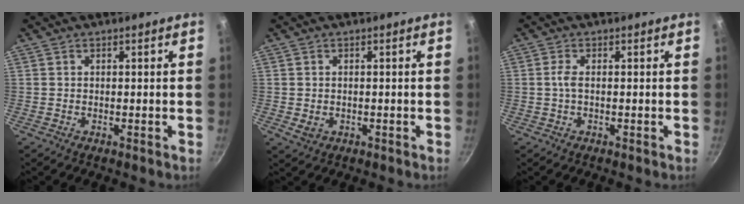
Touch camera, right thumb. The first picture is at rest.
{"total": 2.1, "force": [-0.3, 1.7, 1.3], "torque": [-0.021, -0.003, 0.000]}
{"total": 1.9, "force": [-0.1, 0.6, 1.7], "torque": [-0.045, 0.004, -0.005]}